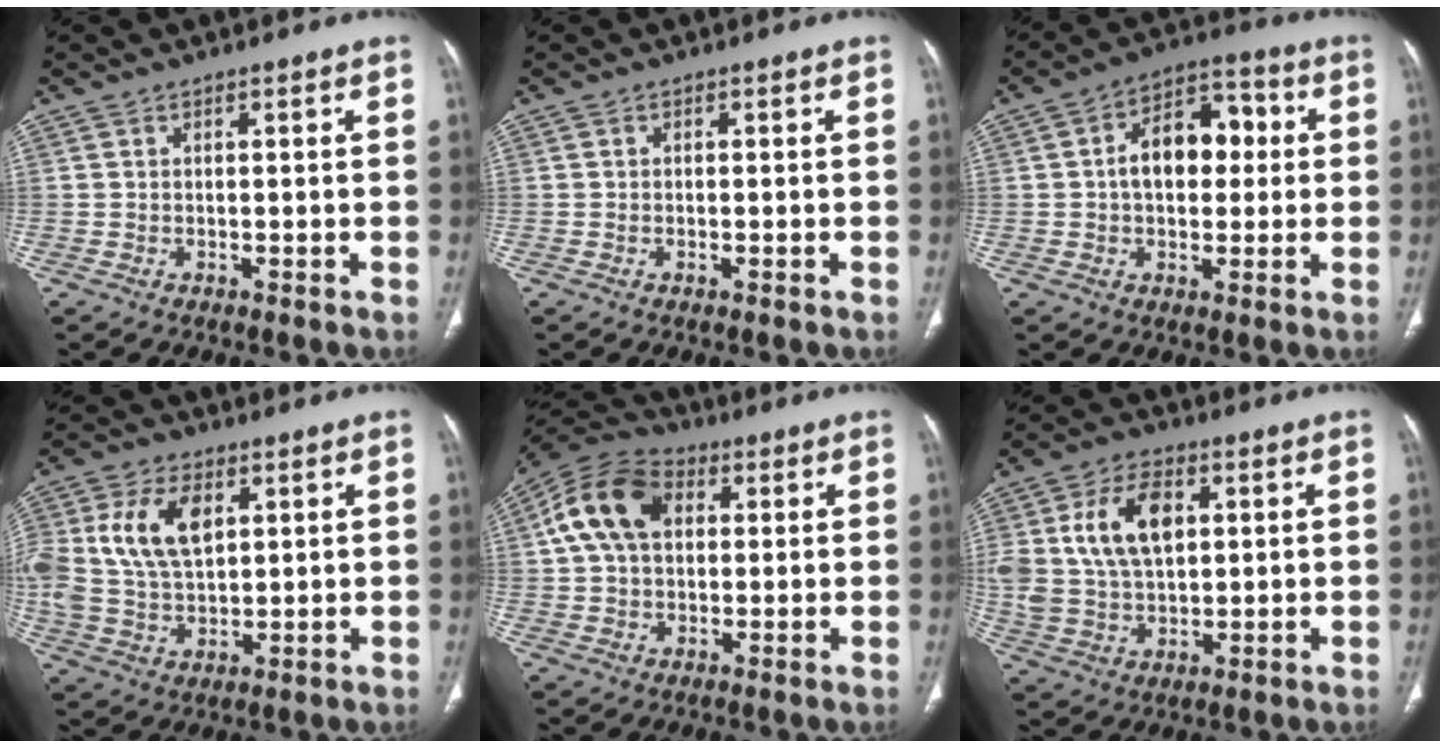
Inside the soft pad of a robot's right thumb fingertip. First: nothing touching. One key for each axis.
{"total": 0.6, "fx": -0.3, "fy": 0.1, "fz": 0.5, "tx": -0.011, "ty": 0.002, "tz": -0.005}
{"total": 11.9, "fx": 1.1, "fy": 7.7, "fz": 9.1, "tx": -0.112, "ty": 0.031, "tz": 0.011}
{"total": 13.7, "fx": 3.9, "fy": 8.3, "fz": 10.1, "tx": -0.197, "ty": 0.000, "tz": 0.079}
{"total": 13.2, "fx": 3.0, "fy": 9.1, "fz": 9.0, "tx": -0.159, "ty": 0.023, "tz": 0.045}
{"total": 14.0, "fx": 3.6, "fy": 8.7, "fz": 10.4, "tx": -0.186, "ty": 0.001, "tz": 0.072}